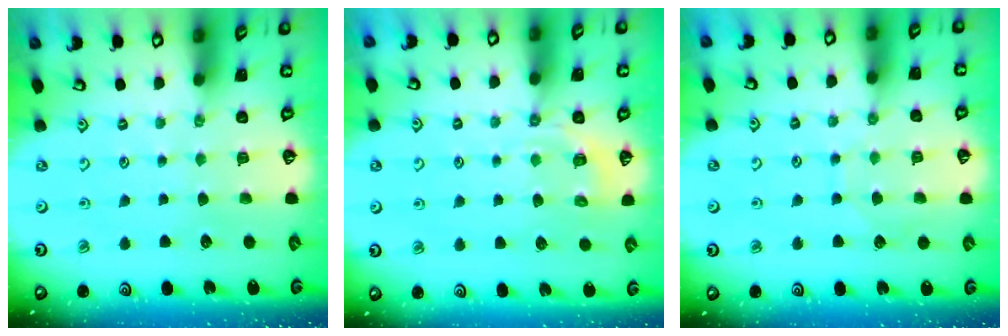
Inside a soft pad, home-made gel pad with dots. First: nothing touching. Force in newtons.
{"total": 3.8, "press": 3.4, "slide": 1.6}
{"total": 6.3, "press": 6.3, "slide": 0.5}